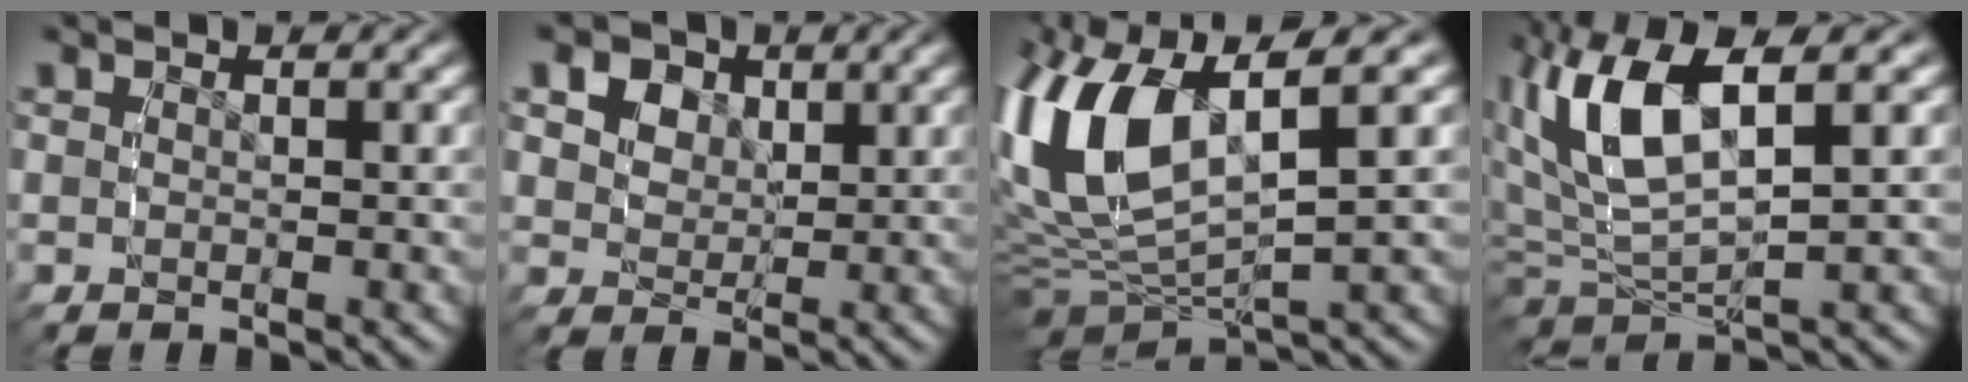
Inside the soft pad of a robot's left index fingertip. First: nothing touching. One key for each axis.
{"total": 4.9, "fx": 2.1, "fy": 4.0, "fz": 2.0, "tx": -0.039, "ty": -0.004, "tz": 0.035}
{"total": 10.6, "fx": 1.3, "fy": 6.6, "fz": 8.1, "tx": -0.201, "ty": -0.012, "tz": 0.033}
{"total": 7.8, "fx": 2.0, "fy": 4.2, "fz": 6.2, "tx": -0.152, "ty": 0.002, "tz": 0.039}